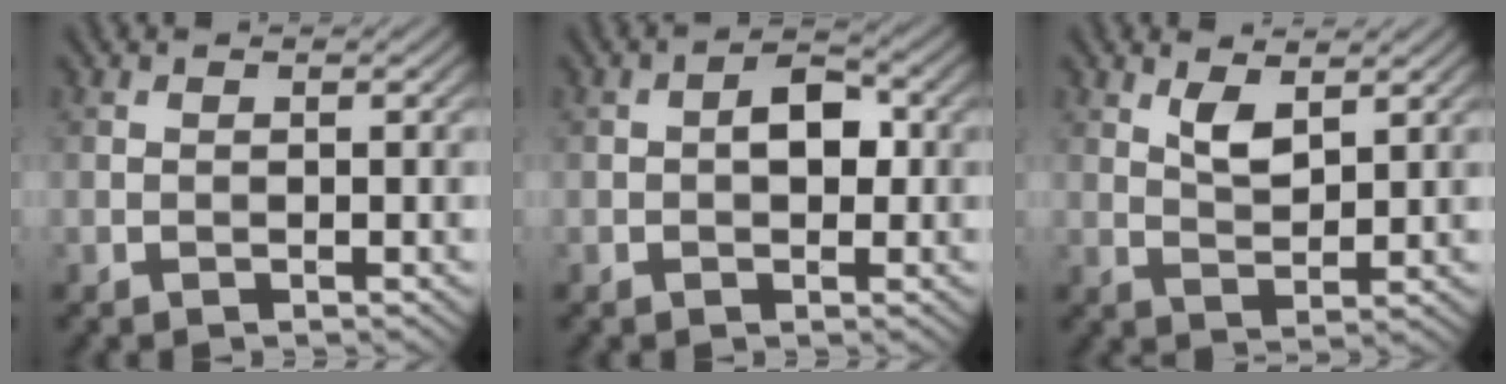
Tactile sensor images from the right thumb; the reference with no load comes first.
{"total": 3.6, "force": [0.0, 2.2, 2.9], "torque": [-0.046, 0.003, -0.006]}
{"total": 3.6, "force": [2.1, 1.4, 2.5], "torque": [-0.055, -0.007, 0.044]}